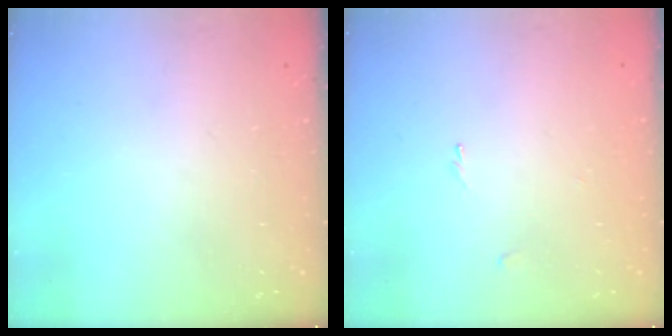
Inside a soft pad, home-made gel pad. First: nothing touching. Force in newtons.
{"total": 0.0}